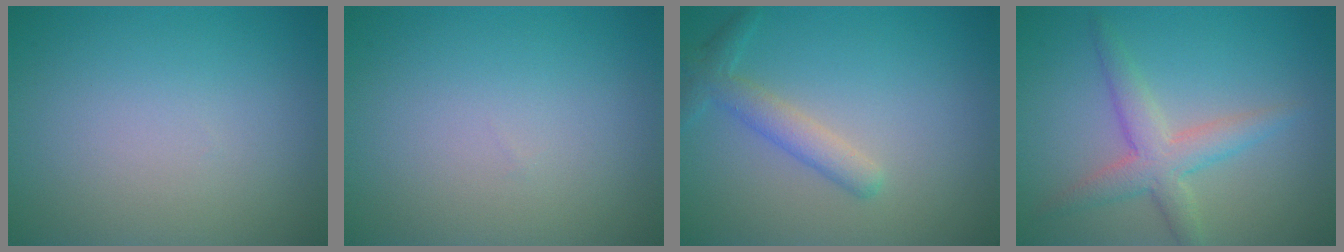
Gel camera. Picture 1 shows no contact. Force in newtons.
{"total": 0.0}
{"total": 2.6, "press": 2.5, "slide": 0.1}
{"total": 3.5, "press": 3.5, "slide": 0.1}